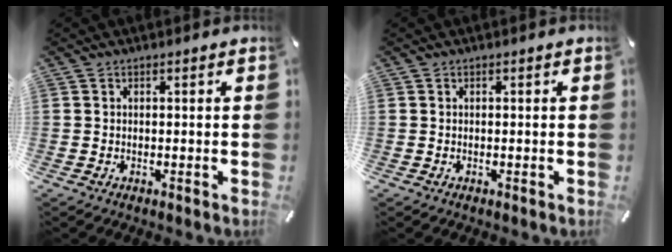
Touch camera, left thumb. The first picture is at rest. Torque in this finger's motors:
{"motor_torque": [0.00, 0.00, 0.00, 0.00, 0.00]}